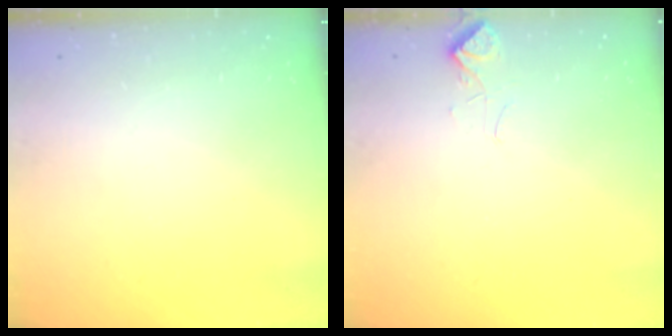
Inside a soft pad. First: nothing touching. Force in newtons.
{"total": 2.2, "press": 2.1, "slide": 0.7}